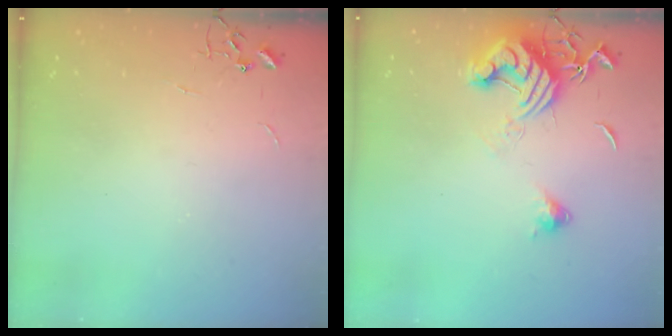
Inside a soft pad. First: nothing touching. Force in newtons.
{"total": 12.9, "press": 12.8, "slide": 1.6}